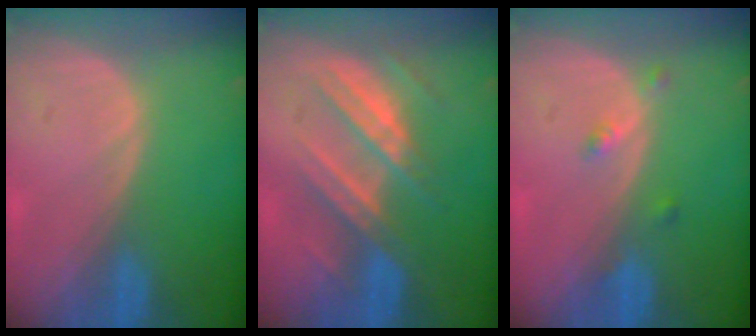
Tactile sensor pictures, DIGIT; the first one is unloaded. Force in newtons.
{"total": 7.2, "press": 7.2, "slide": 0.9}
{"total": 2.2, "press": 1.8, "slide": 1.3}